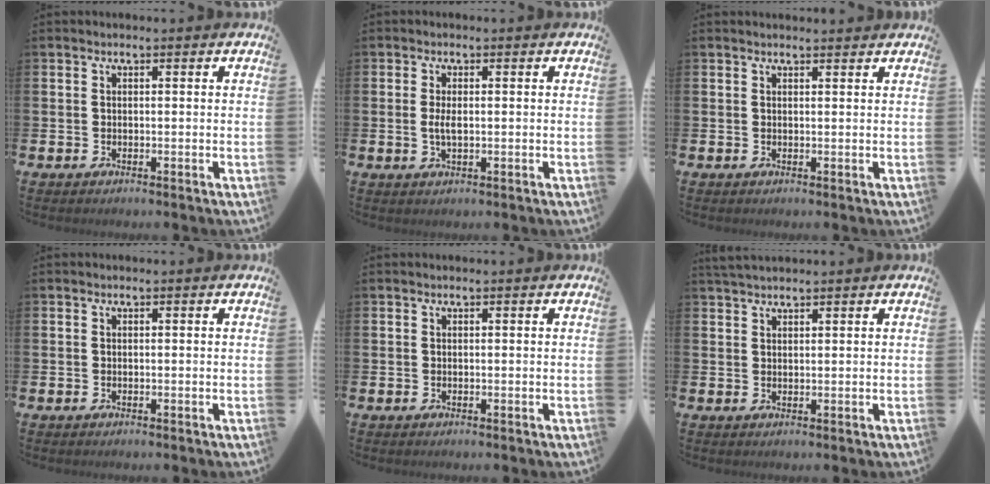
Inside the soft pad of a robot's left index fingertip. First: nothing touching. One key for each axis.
{"total": 2.3, "fx": 0.1, "fy": 0.9, "fz": 2.1, "tx": -0.035, "ty": 0.000, "tz": -0.002}
{"total": 0.9, "fx": 0.9, "fy": 0.0, "fz": 0.2, "tx": 0.008, "ty": -0.005, "tz": 0.014}
{"total": 0.0}
{"total": 0.0}
{"total": 2.2, "fx": 2.1, "fy": 0.4, "fz": 0.5, "tx": -0.010, "ty": -0.001, "tz": 0.038}